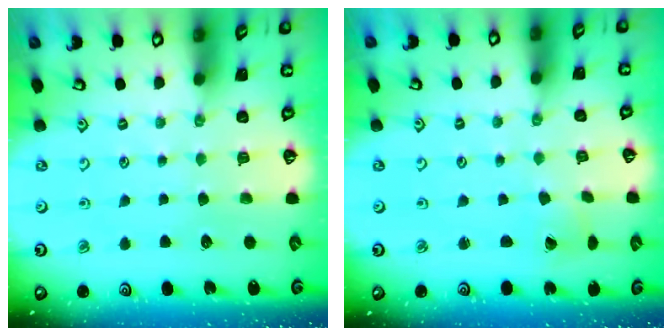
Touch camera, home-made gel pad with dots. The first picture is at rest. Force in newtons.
{"total": 1.8, "press": 1.8, "slide": 0.1}